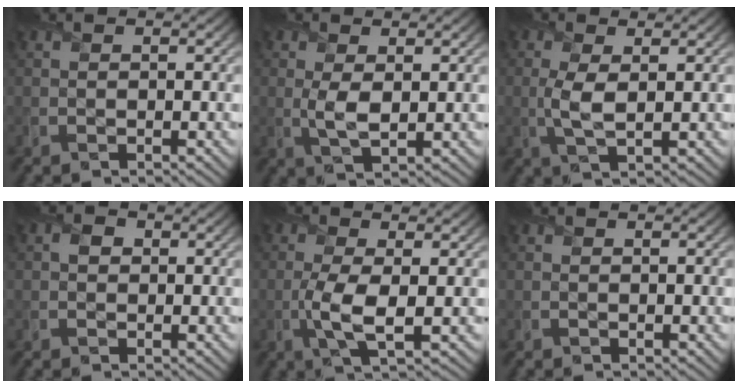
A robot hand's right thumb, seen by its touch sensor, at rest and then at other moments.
{"total": 3.4, "force": [0.5, 1.6, 3.0], "torque": [-0.073, -0.004, 0.013]}
{"total": 3.7, "force": [0.3, 1.3, 3.4], "torque": [-0.085, 0.001, 0.007]}
{"total": 1.3, "force": [0.2, 1.2, 0.5], "torque": [-0.011, 0.000, -0.005]}
{"total": 5.1, "force": [-0.7, 1.5, 4.8], "torque": [-0.113, -0.003, -0.018]}
{"total": 0.0}